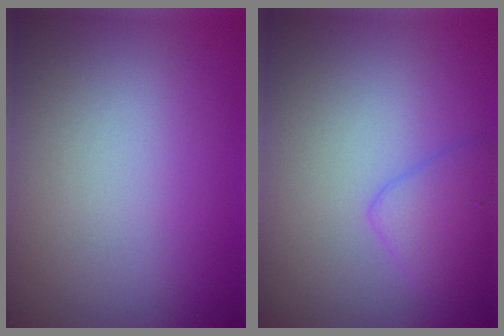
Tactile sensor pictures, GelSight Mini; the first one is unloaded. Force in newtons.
{"total": 2.5, "press": 2.5, "slide": 0.1}